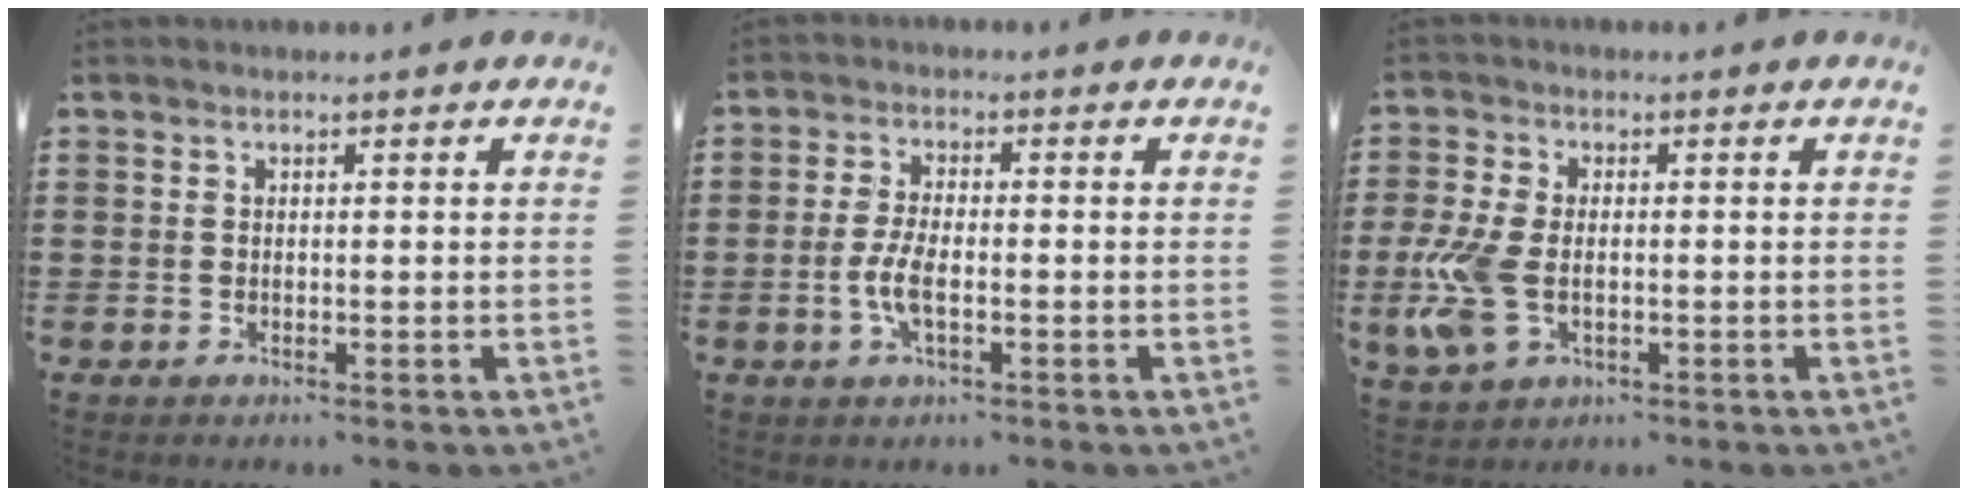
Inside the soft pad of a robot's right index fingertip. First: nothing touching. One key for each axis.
{"total": 4.8, "fx": -1.2, "fy": 1.7, "fz": 4.4, "tx": -0.103, "ty": -0.006, "tz": -0.028}
{"total": 8.0, "fx": -1.5, "fy": 4.3, "fz": 6.5, "tx": -0.168, "ty": -0.011, "tz": -0.033}